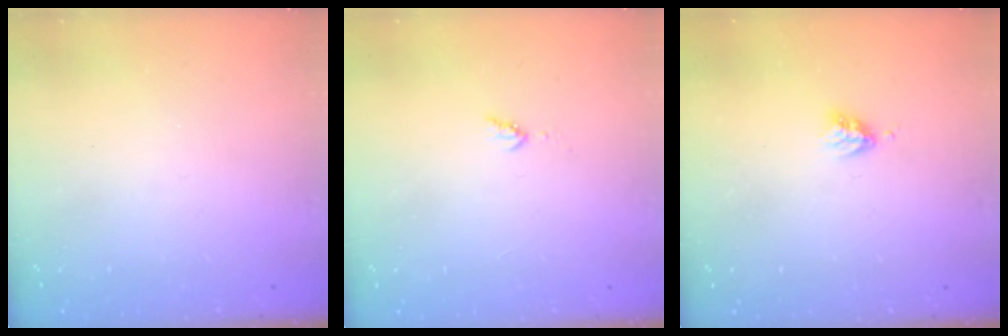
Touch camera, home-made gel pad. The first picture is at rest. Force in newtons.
{"total": 2.8, "press": 2.8, "slide": 0.4}
{"total": 3.2, "press": 3.2, "slide": 0.3}